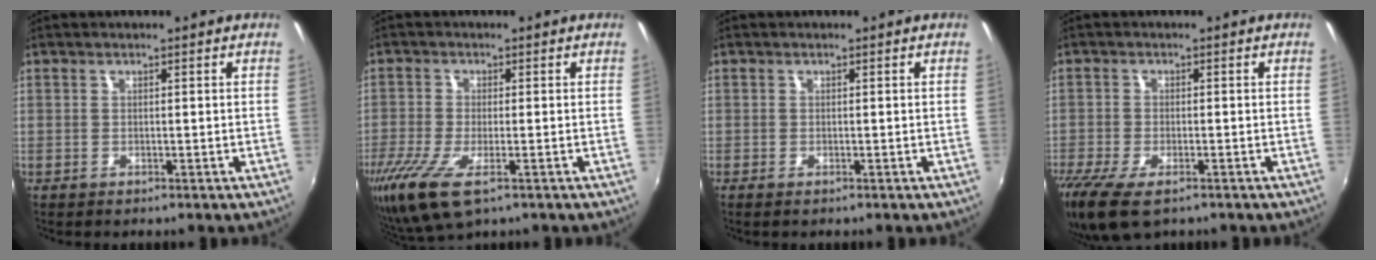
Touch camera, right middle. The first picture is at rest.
{"total": 9.8, "force": [-5.4, 3.3, 7.5], "torque": [-0.169, -0.041, -0.097]}
{"total": 0.5, "force": [-0.4, 0.1, 0.4], "torque": [-0.007, -0.002, -0.007]}
{"total": 9.1, "force": [-6.2, 3.4, 5.7], "torque": [-0.137, -0.040, -0.113]}